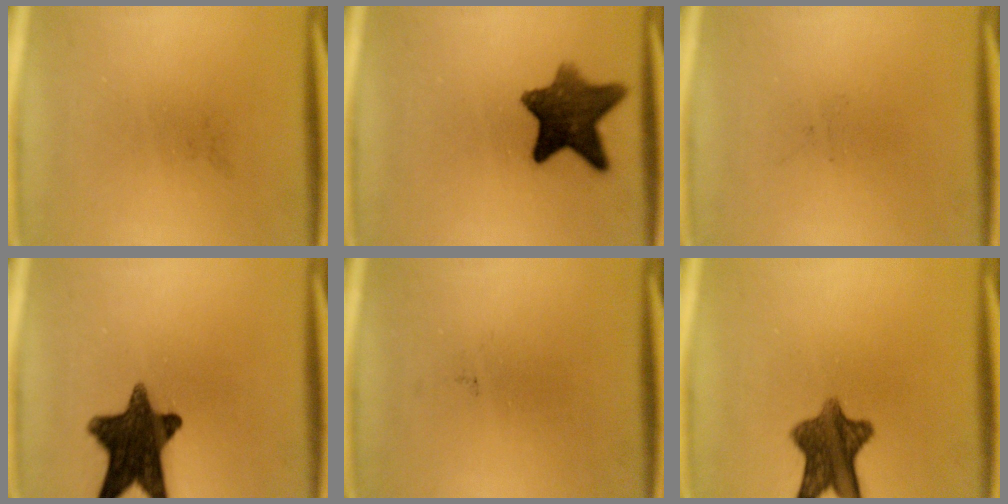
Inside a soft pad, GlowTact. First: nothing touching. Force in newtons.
{"total": 10.4}
{"total": 0.0}
{"total": 13.9}
{"total": 0.0}
{"total": 9.2}